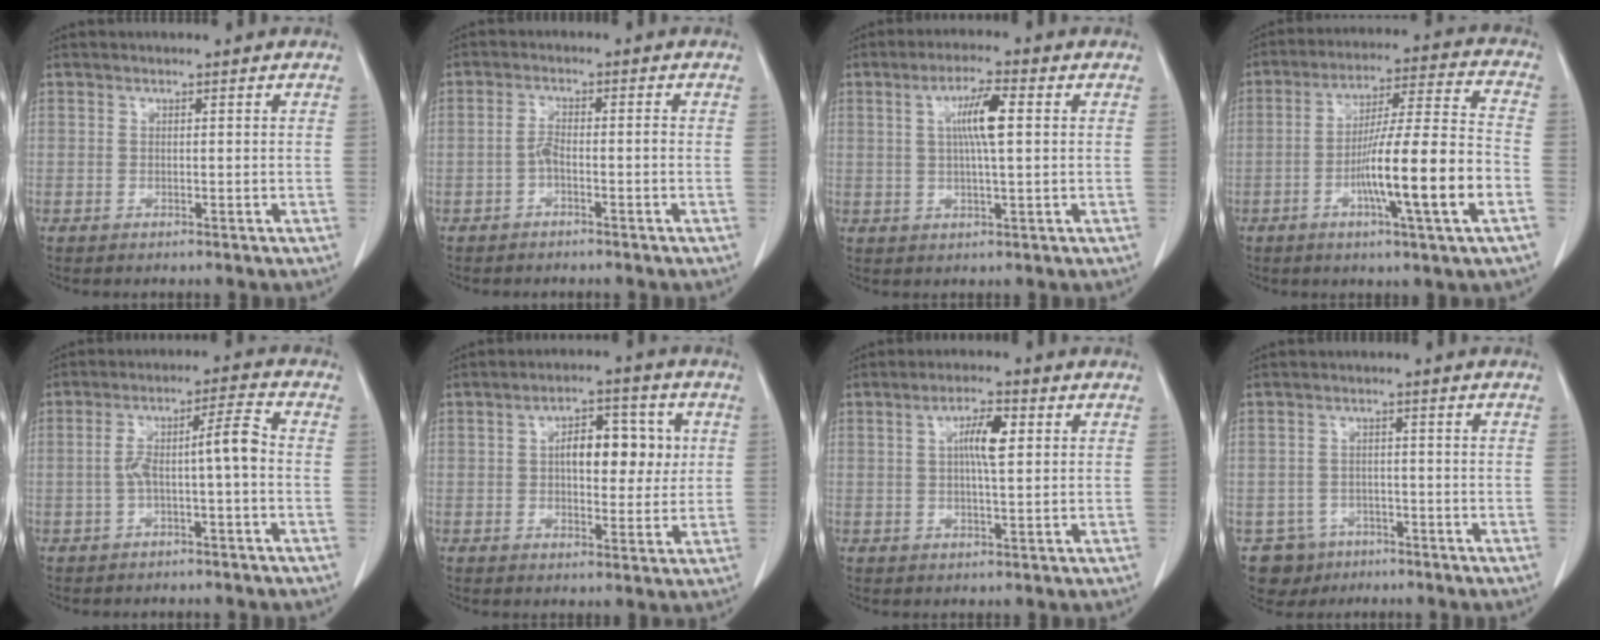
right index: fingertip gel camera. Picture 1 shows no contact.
{"total": 1.9, "force": [-0.9, 0.5, 1.6], "torque": [-0.032, 0.003, -0.020]}
{"total": 6.2, "force": [1.3, 0.5, 6.0], "torque": [-0.110, 0.005, 0.022]}
{"total": 15.7, "force": [-4.8, -0.1, 15.0], "torque": [-0.254, -0.001, -0.081]}
{"total": 6.5, "force": [-1.1, 0.5, 6.4], "torque": [-0.117, 0.030, -0.016]}
{"total": 8.7, "force": [1.5, 4.0, 7.6], "torque": [-0.111, 0.019, 0.022]}
{"total": 5.1, "force": [1.2, 0.9, 4.9], "torque": [-0.089, 0.006, 0.021]}
{"total": 5.5, "force": [-3.5, 4.3, 0.1], "torque": [0.003, 0.008, -0.051]}